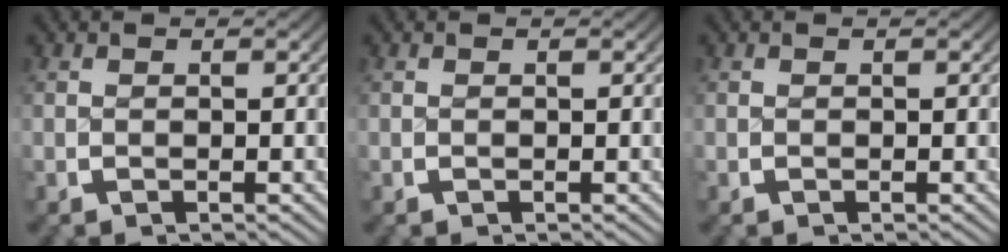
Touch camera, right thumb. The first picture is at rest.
{"total": 0.0}
{"total": 0.0}